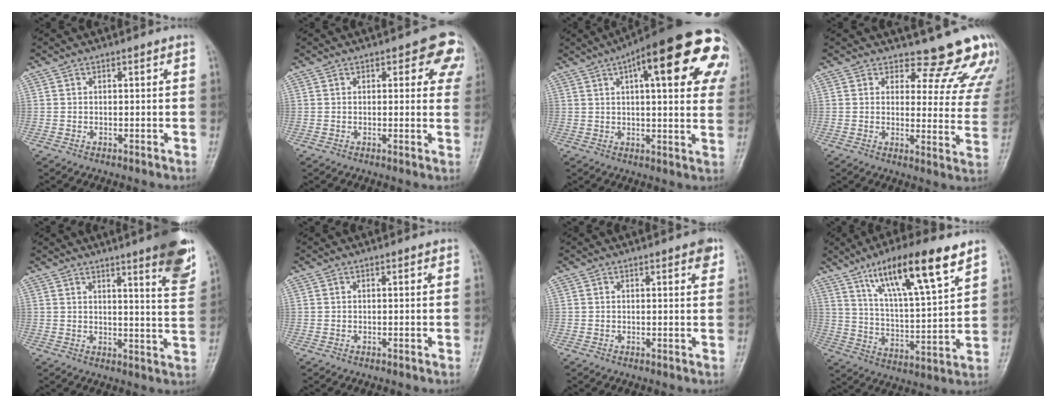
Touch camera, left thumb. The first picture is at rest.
{"total": 6.8, "force": [3.1, 3.7, 4.8], "torque": [-0.004, -0.004, 0.025]}
{"total": 26.7, "force": [10.4, 8.1, 23.2], "torque": [-0.257, 0.025, 0.135]}
{"total": 13.3, "force": [12.2, 4.3, 2.9], "torque": [0.012, -0.115, 0.119]}
{"total": 10.6, "force": [6.4, 1.2, 8.4], "torque": [-0.095, -0.038, 0.077]}
{"total": 0.0}
{"total": 2.5, "force": [1.4, 0.7, 1.9], "torque": [-0.018, -0.003, 0.013]}
{"total": 17.3, "force": [10.3, 3.5, 13.5], "torque": [-0.217, -0.041, 0.185]}